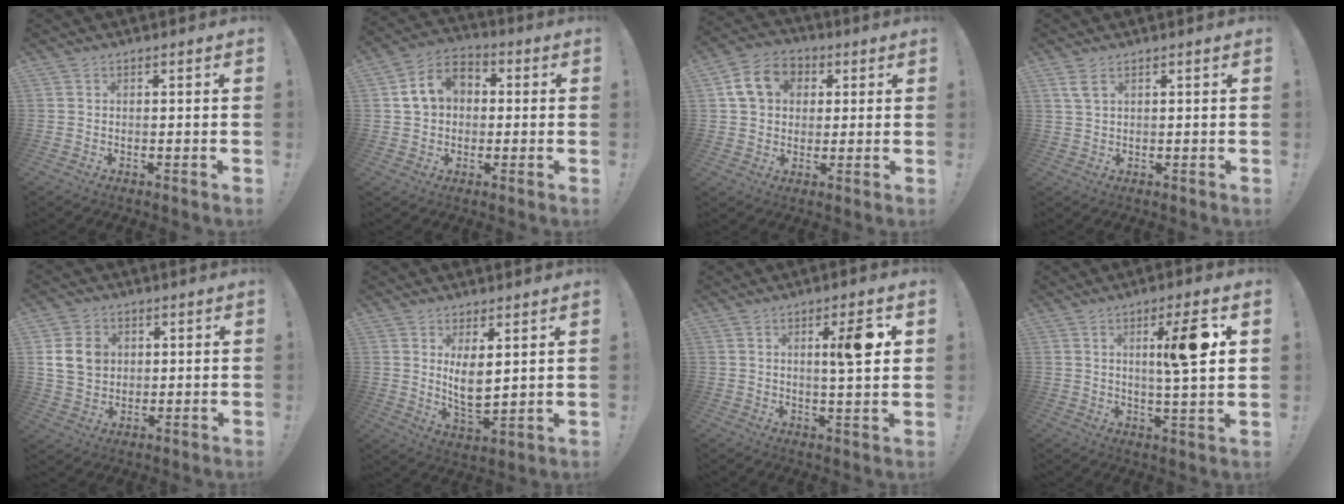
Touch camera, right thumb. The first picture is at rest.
{"total": 10.3, "force": [2.3, 8.1, 5.8], "torque": [-0.088, 0.009, 0.048]}
{"total": 12.1, "force": [3.9, 9.8, 6.0], "torque": [-0.083, -0.001, 0.079]}
{"total": 3.2, "force": [1.8, 1.2, 2.4], "torque": [-0.044, -0.004, 0.032]}
{"total": 9.4, "force": [2.4, 7.8, 4.6], "torque": [-0.080, 0.001, 0.052]}
{"total": 8.3, "force": [3.3, 3.9, 6.5], "torque": [-0.112, -0.035, 0.059]}
{"total": 9.0, "force": [2.9, 1.1, 8.4], "torque": [-0.117, -0.010, 0.033]}
{"total": 12.4, "force": [3.8, 0.8, 11.8], "torque": [-0.180, -0.010, 0.044]}